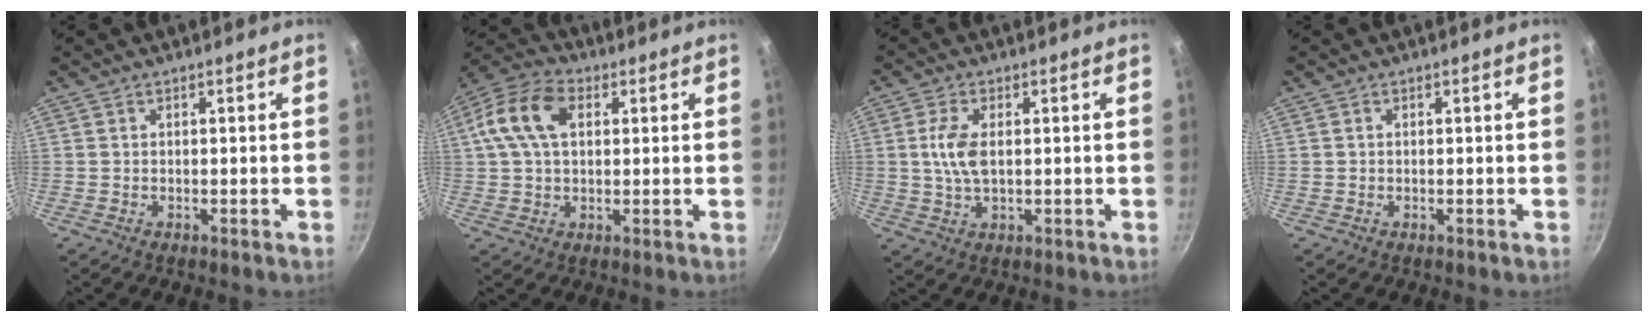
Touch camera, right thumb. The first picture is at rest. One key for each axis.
{"total": 11.9, "fx": 2.9, "fy": 7.6, "fz": 8.7, "tx": -0.156, "ty": 0.020, "tz": 0.039}
{"total": 6.2, "fx": 0.7, "fy": 3.2, "fz": 5.3, "tx": -0.112, "ty": 0.001, "tz": 0.014}
{"total": 0.0}